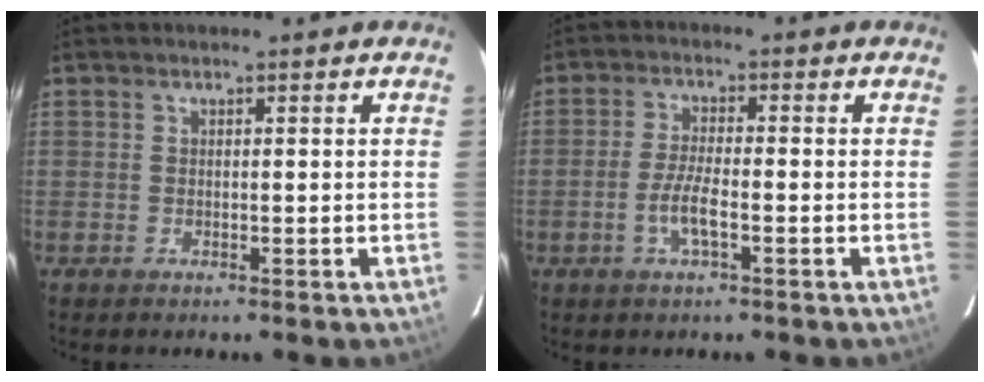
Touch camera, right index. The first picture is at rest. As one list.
[{"total": 4.7, "force": [-1.9, 0.9, 4.2], "torque": [-0.087, -0.003, -0.037]}]